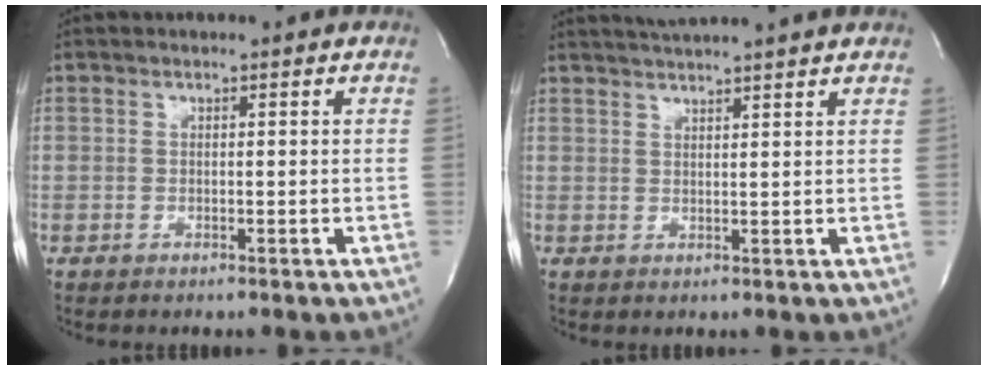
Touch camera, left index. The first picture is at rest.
{"total": 8.2, "force": [7.5, -0.6, 3.4], "torque": [-0.060, 0.029, 0.102]}